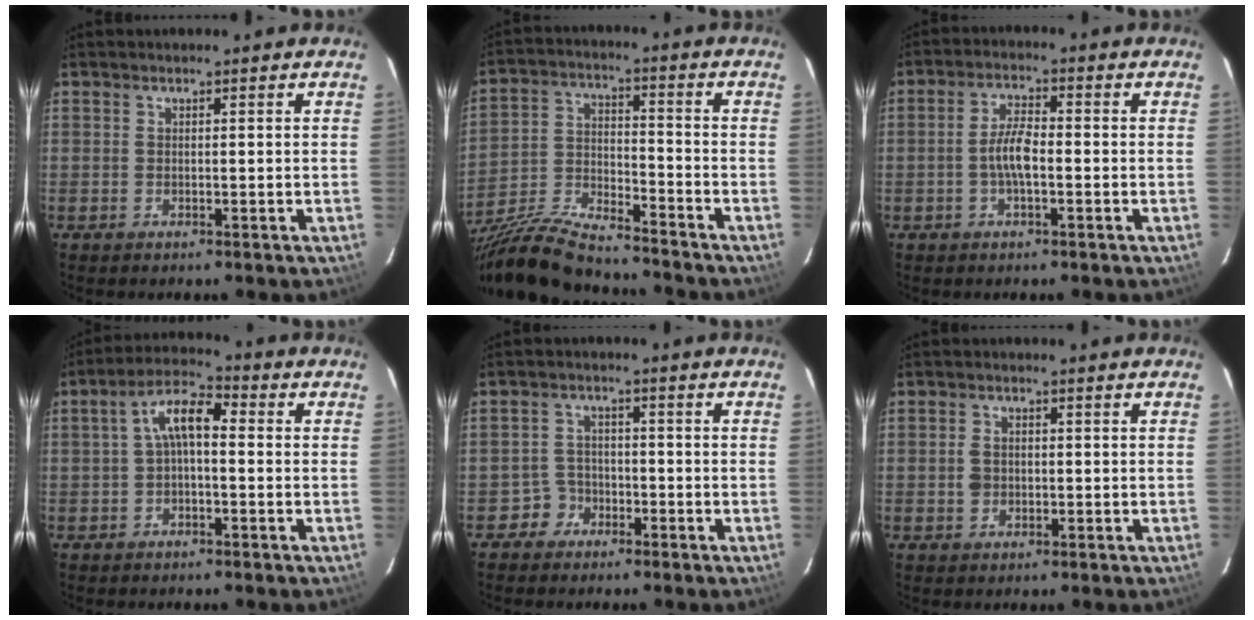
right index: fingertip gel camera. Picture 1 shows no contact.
{"total": 19.2, "force": [-16.5, 3.6, 9.1], "torque": [-0.190, -0.027, -0.288]}
{"total": 5.1, "force": [-1.3, 1.6, 4.6], "torque": [-0.095, 0.009, -0.026]}
{"total": 6.4, "force": [-0.2, 2.8, 5.7], "torque": [-0.116, 0.026, -0.005]}
{"total": 3.6, "force": [-2.3, 2.7, -0.3], "torque": [0.003, 0.017, -0.043]}
{"total": 2.7, "force": [-0.4, 2.3, 1.4], "torque": [-0.028, 0.006, -0.006]}